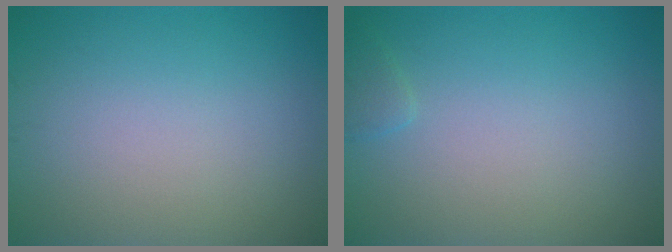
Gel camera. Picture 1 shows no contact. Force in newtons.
{"total": 0.9, "press": 0.9, "slide": 0.1}